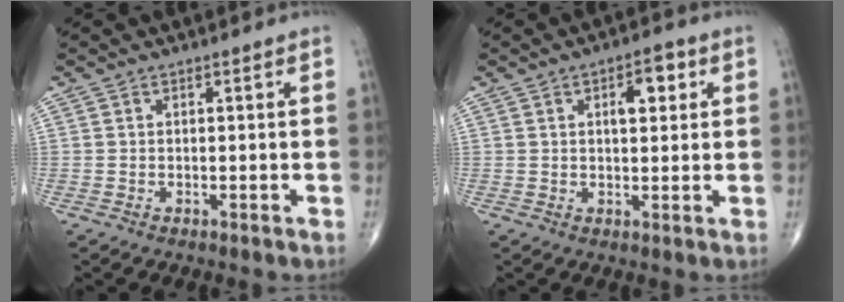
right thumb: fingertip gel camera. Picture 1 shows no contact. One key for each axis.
{"total": 5.7, "fx": 1.9, "fy": 2.7, "fz": 4.6, "tx": -0.053, "ty": 0.000, "tz": 0.026}